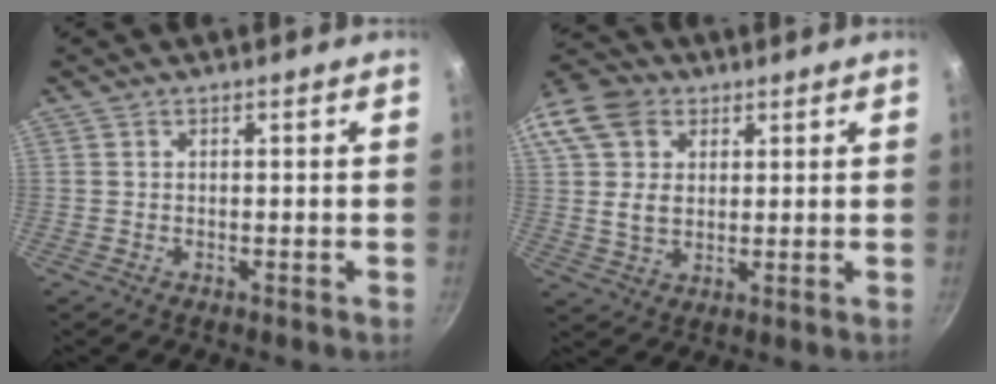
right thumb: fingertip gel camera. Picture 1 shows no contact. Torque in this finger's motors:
{"motor_torque": [0.29, 0.66, 0.30, 0.03, 0.29]}